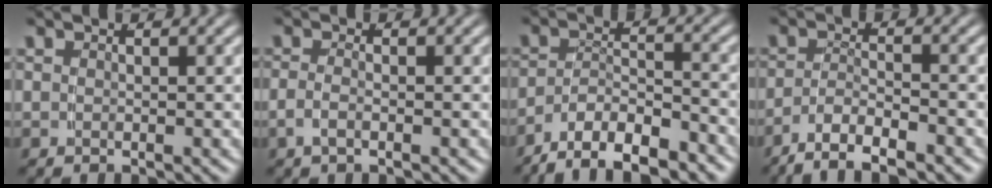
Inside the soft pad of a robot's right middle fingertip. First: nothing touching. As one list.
[{"total": 1.5, "force": [-0.9, 0.1, 1.1], "torque": [-0.030, -0.010, -0.011]}, {"total": 7.1, "force": [-5.9, 2.9, 2.8], "torque": [-0.046, -0.014, -0.095]}, {"total": 4.8, "force": [-4.0, 1.3, 2.3], "torque": [-0.042, -0.013, -0.061]}]